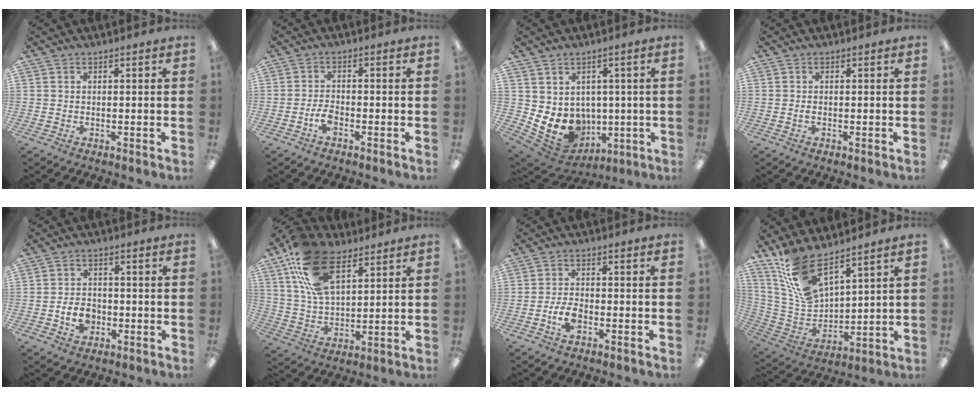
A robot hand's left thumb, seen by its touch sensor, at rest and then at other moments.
{"total": 3.4, "force": [-1.7, 1.5, 2.6], "torque": [-0.042, 0.010, -0.029]}
{"total": 10.0, "force": [-1.6, 8.4, 5.1], "torque": [-0.102, -0.008, -0.016]}
{"total": 0.7, "force": [-0.1, 0.3, 0.6], "torque": [-0.012, 0.000, -0.003]}
{"total": 5.4, "force": [-1.7, 4.0, 3.3], "torque": [-0.068, 0.007, -0.032]}
{"total": 18.5, "force": [9.9, 9.8, 12.1], "torque": [-0.242, -0.025, 0.181]}
{"total": 4.9, "force": [-1.9, 2.5, 3.7], "torque": [-0.071, 0.009, -0.035]}
{"total": 14.6, "force": [10.8, 5.8, 8.1], "torque": [-0.201, -0.055, 0.202]}